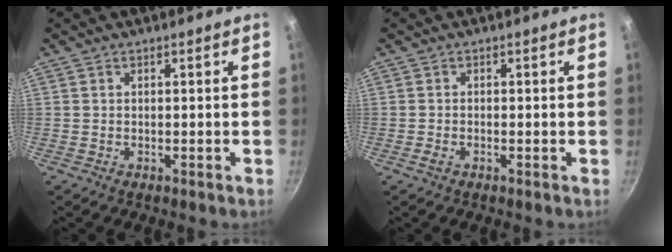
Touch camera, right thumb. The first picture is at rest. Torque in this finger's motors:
{"motor_torque": [0.26, 0.04, -0.22, 0.15, 0.03]}